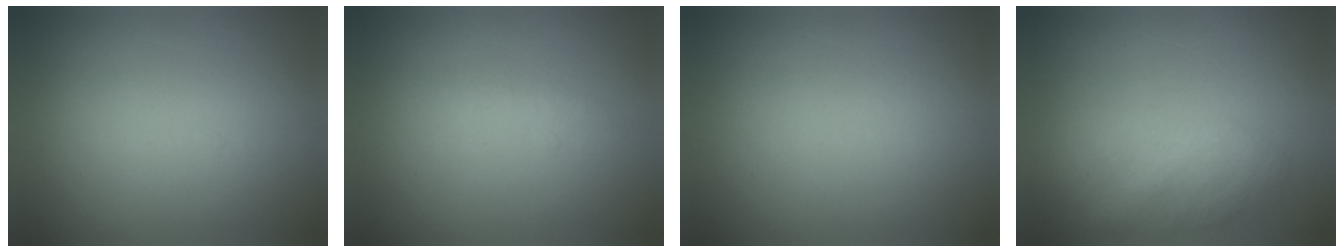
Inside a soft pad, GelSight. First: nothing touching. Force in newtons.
{"total": 1.2}
{"total": 0.0}
{"total": 5.4}